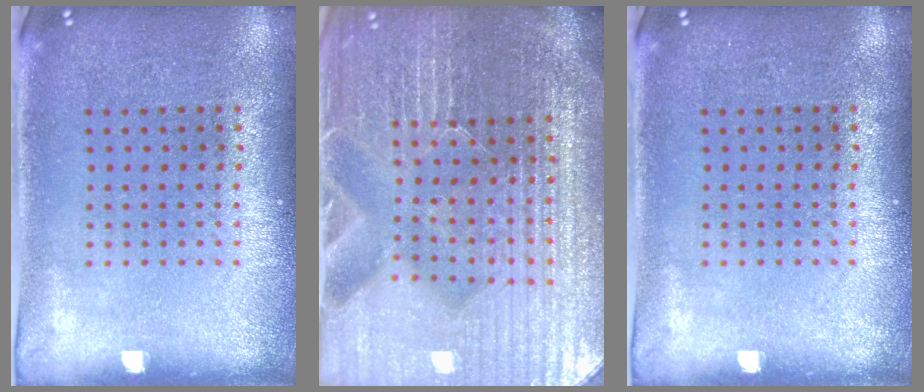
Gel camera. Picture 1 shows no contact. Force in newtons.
{"total": 6.1, "press": 5.5, "slide": 2.7}
{"total": 0.0}